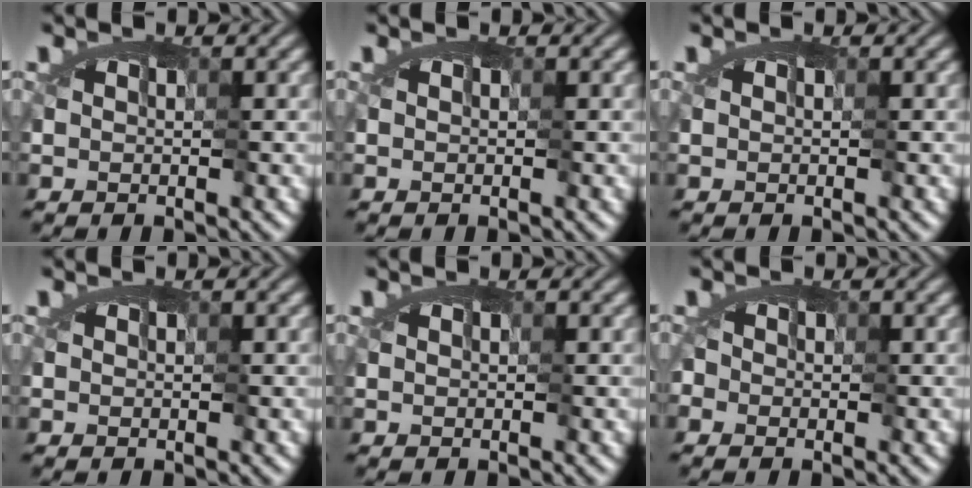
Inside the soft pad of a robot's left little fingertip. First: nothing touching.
{"total": 0.0}
{"total": 0.0}
{"total": 0.0}
{"total": 0.0}
{"total": 1.4, "force": [0.5, 1.1, 0.7], "torque": [-0.021, 0.001, 0.011]}